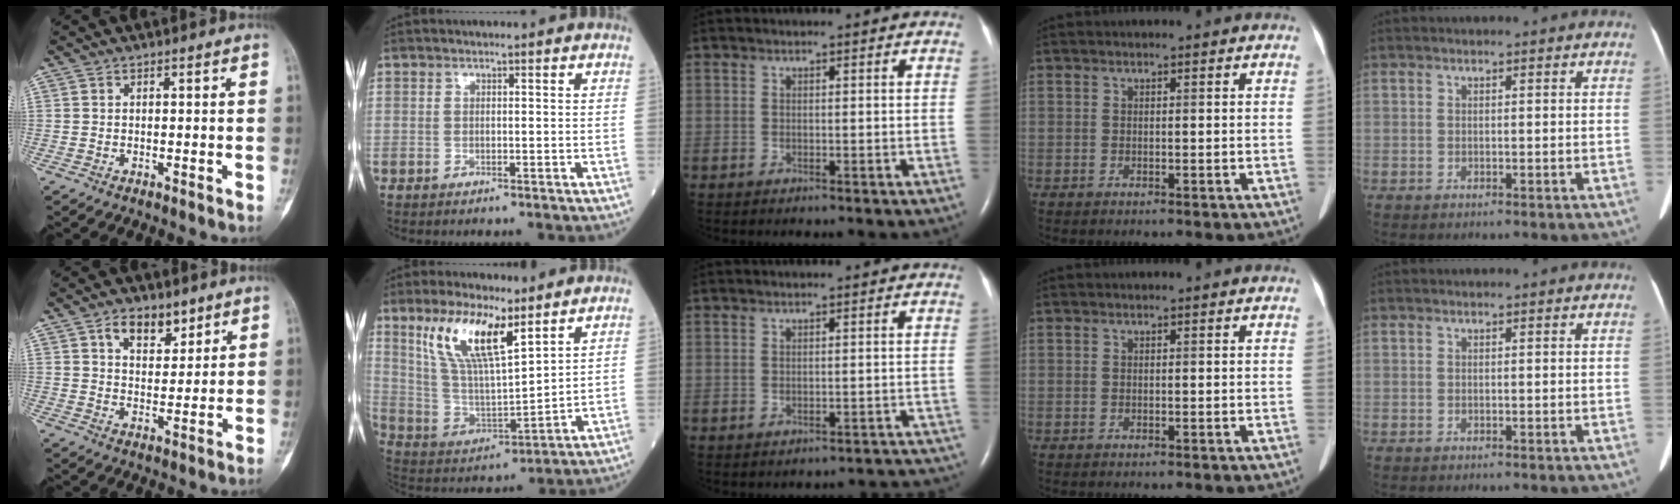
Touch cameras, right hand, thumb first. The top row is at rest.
{"thumb": {"total": 7.4, "force": [4.4, 4.3, 4.1], "torque": [-0.037, -0.025, 0.073]}, "index": {"total": 13.4, "force": [8.0, 3.2, 10.2], "torque": [-0.208, 0.007, 0.163]}, "middle": {"total": 7.0, "force": [-6.4, 2.6, 0.8], "torque": [0.006, 0.021, -0.057]}}